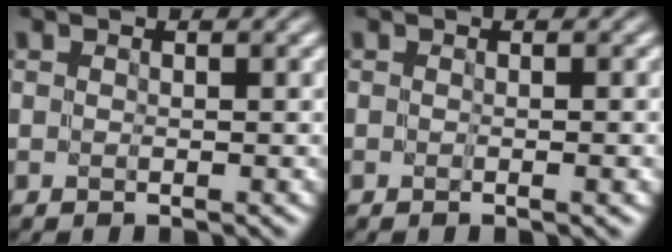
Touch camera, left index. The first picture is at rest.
{"total": 1.3, "force": [-0.2, 0.3, 1.2], "torque": [-0.011, -0.003, -0.005]}